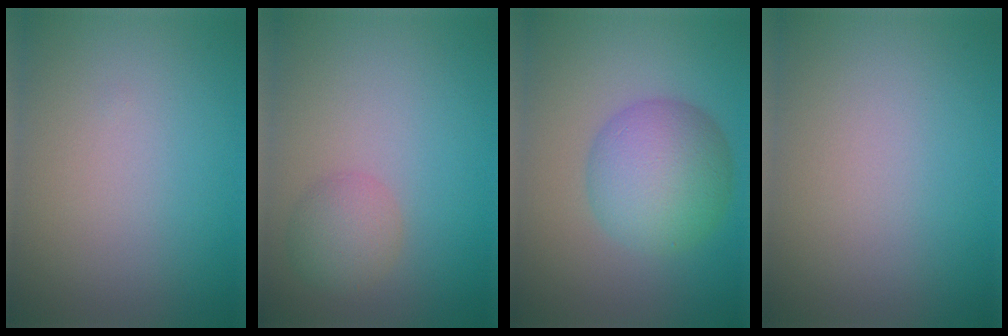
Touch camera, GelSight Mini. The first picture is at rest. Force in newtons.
{"total": 2.1, "press": 2.1, "slide": 0.2}
{"total": 6.5, "press": 6.5, "slide": 0.2}
{"total": 0.0}